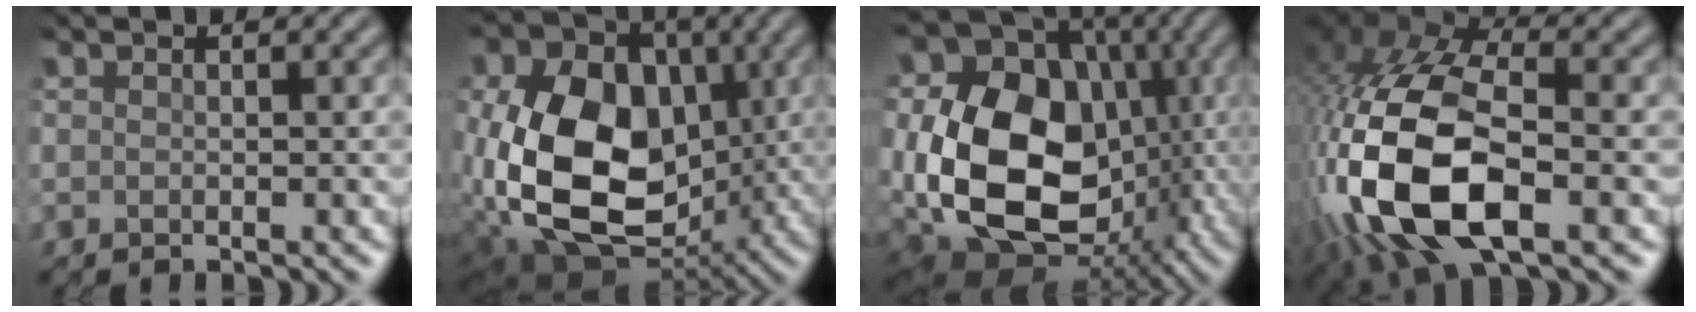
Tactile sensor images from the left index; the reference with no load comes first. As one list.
[{"total": 20.2, "force": [-0.1, 15.5, 12.9], "torque": [-0.273, -0.017, -0.012]}, {"total": 20.2, "force": [0.7, 15.5, 12.9], "torque": [-0.272, -0.012, 0.020]}, {"total": 15.1, "force": [-4.7, 7.5, 12.2], "torque": [-0.274, -0.013, -0.080]}]